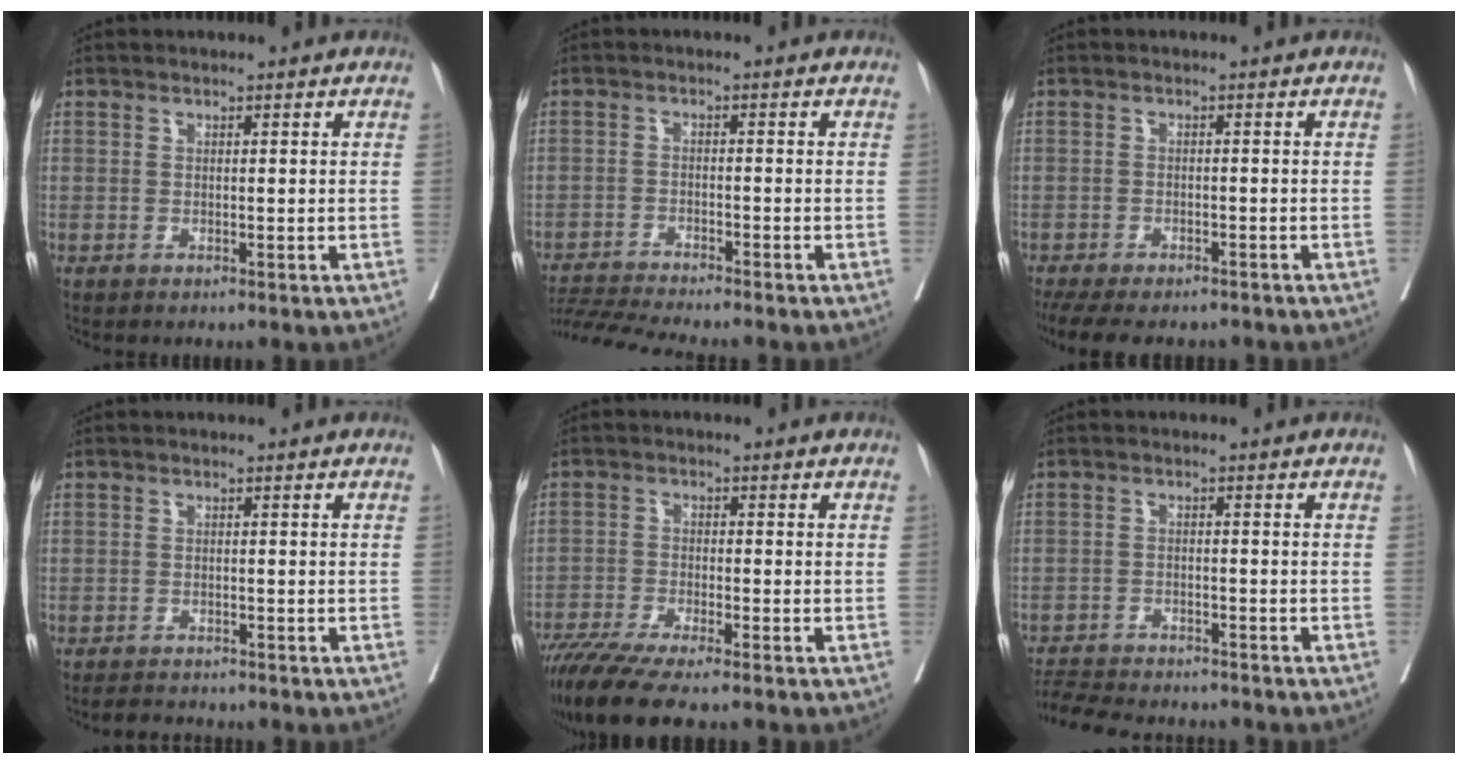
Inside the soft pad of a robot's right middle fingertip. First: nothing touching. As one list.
[{"total": 8.1, "force": [-7.6, -1.2, 2.5], "torque": [-0.036, -0.009, -0.128]}, {"total": 12.4, "force": [-10.4, 4.0, 5.5], "torque": [-0.110, -0.011, -0.138]}, {"total": 2.8, "force": [-2.7, 0.7, 0.6], "torque": [-0.008, -0.009, -0.042]}, {"total": 9.9, "force": [-8.2, 0.3, 5.6], "torque": [-0.089, -0.024, -0.139]}, {"total": 10.2, "force": [-9.6, 1.6, 3.2], "torque": [-0.054, -0.003, -0.144]}]